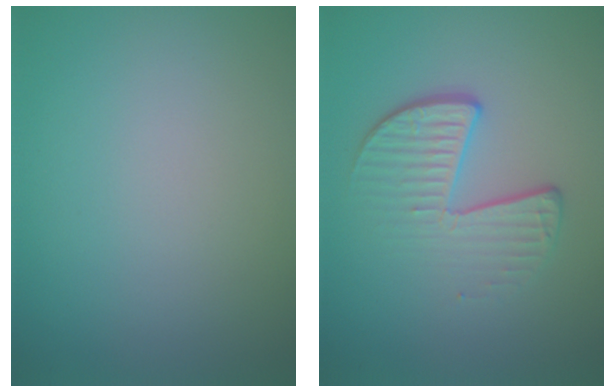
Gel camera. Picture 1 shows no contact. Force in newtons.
{"total": 4.0, "press": 2.7, "slide": 2.9}